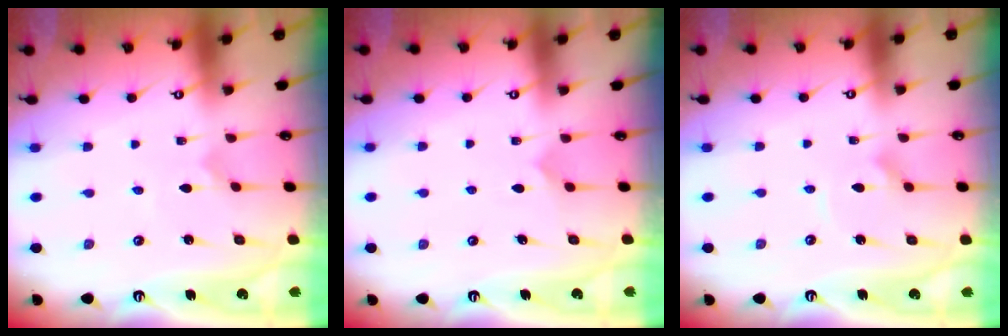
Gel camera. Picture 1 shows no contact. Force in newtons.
{"total": 4.6, "press": 4.6, "slide": 0.4}
{"total": 2.9, "press": 2.9, "slide": 0.3}